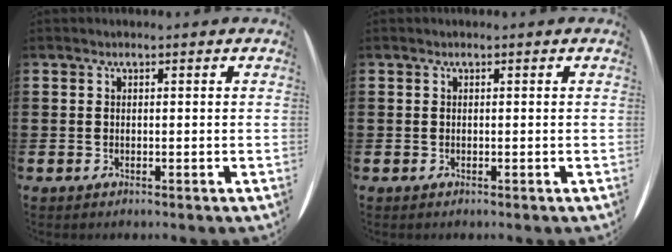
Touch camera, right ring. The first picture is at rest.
{"total": 0.0}